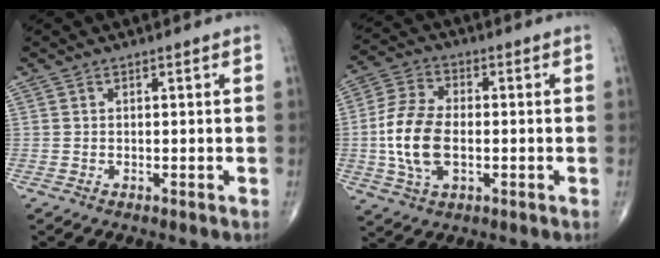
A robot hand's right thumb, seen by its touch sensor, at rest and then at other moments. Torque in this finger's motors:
{"motor_torque": [0.09, 1.02, 1.32, 0.19, 0.45]}